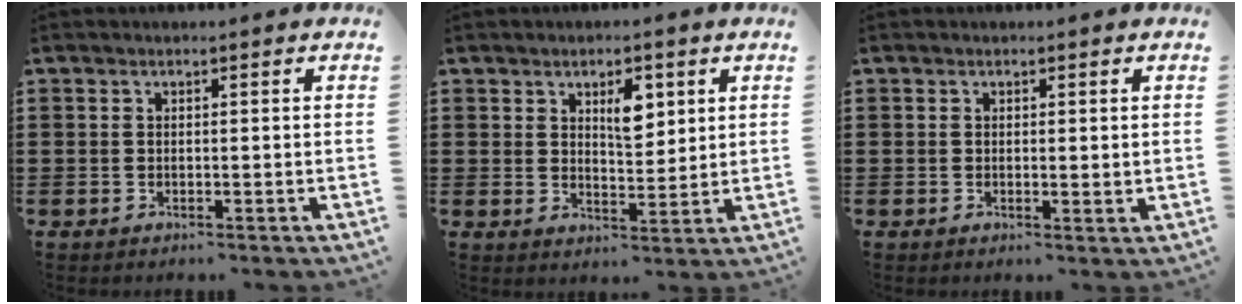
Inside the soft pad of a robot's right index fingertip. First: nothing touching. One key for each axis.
{"total": 5.2, "fx": 2.3, "fy": 2.6, "fz": 3.9, "tx": -0.055, "ty": -0.002, "tz": 0.031}
{"total": 0.6, "fx": 0.3, "fy": 0.2, "fz": 0.5, "tx": -0.011, "ty": 0.002, "tz": 0.005}